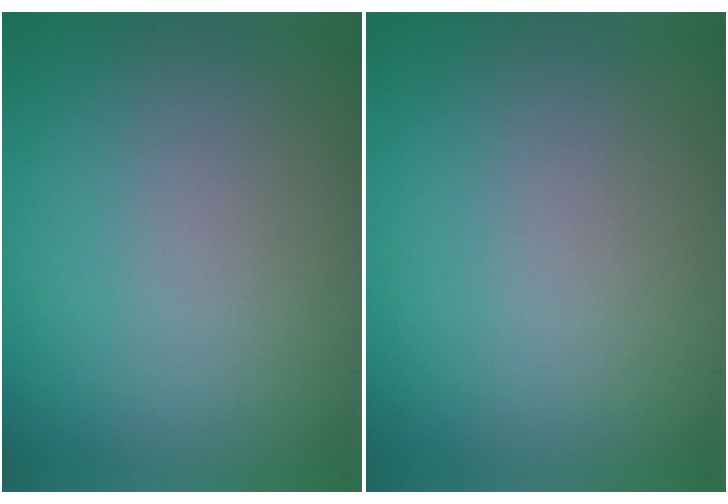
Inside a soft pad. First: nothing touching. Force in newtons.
{"total": 0.0}